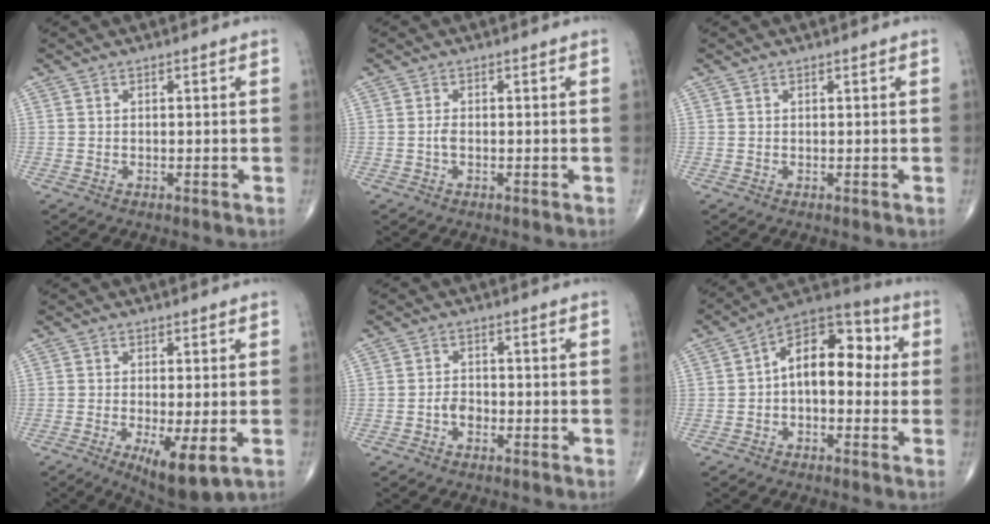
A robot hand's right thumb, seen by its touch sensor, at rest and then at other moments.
{"total": 1.1, "force": [-0.3, 0.5, 1.0], "torque": [-0.021, 0.000, -0.007]}
{"total": 0.0}
{"total": 8.2, "force": [-2.4, 2.3, 7.5], "torque": [-0.121, -0.023, -0.035]}
{"total": 2.3, "force": [-1.0, 1.6, 1.3], "torque": [-0.012, 0.010, -0.022]}
{"total": 13.7, "force": [0.8, 8.1, 11.0], "torque": [-0.126, 0.039, -0.006]}